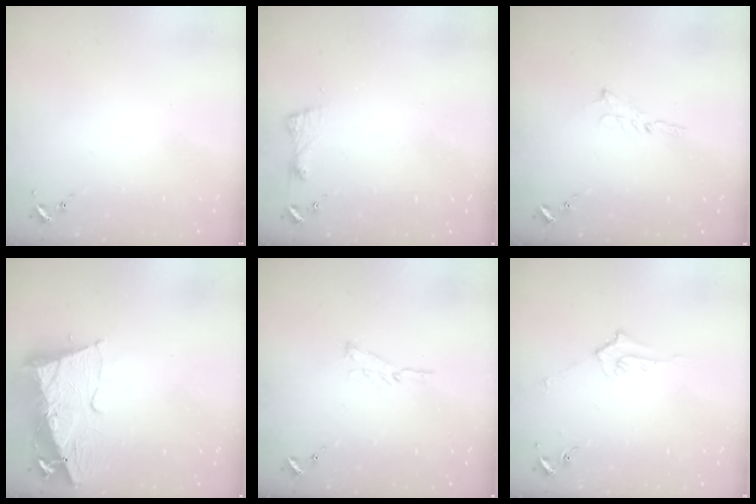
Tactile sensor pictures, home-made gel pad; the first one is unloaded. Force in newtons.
{"total": 5.0, "press": 4.9, "slide": 0.6}
{"total": 3.6, "press": 3.6, "slide": 0.1}
{"total": 12.5, "press": 12.4, "slide": 1.3}
{"total": 6.4, "press": 6.3, "slide": 0.6}
{"total": 5.1, "press": 5.0, "slide": 0.6}